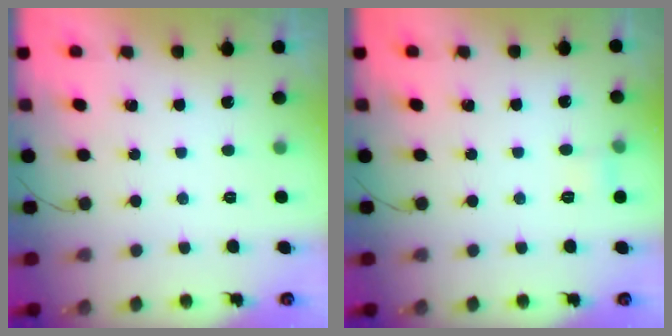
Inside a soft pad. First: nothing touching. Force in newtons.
{"total": 3.7, "press": 3.5, "slide": 1.2}